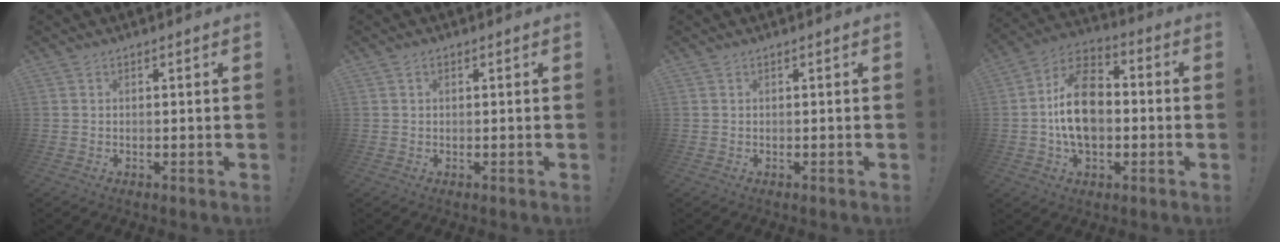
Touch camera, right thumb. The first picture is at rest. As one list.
[{"total": 0.7, "force": [0.3, 0.5, 0.4], "torque": [-0.001, -0.001, 0.005]}, {"total": 0.0}, {"total": 17.2, "force": [-1.3, 11.6, 12.7], "torque": [-0.218, 0.023, -0.023]}]